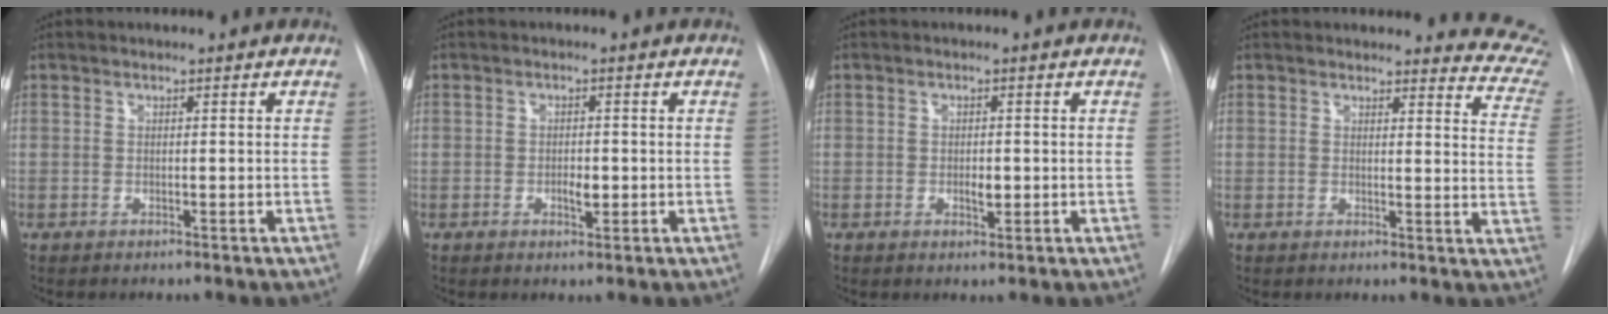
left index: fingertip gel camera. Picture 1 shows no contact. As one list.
[{"total": 2.0, "force": [-0.4, 1.0, 1.7], "torque": [-0.029, 0.001, -0.005]}, {"total": 1.8, "force": [-0.3, 0.9, 1.6], "torque": [-0.025, -0.001, -0.002]}, {"total": 9.9, "force": [9.9, 0.6, -0.1], "torque": [0.033, -0.106, 0.068]}]